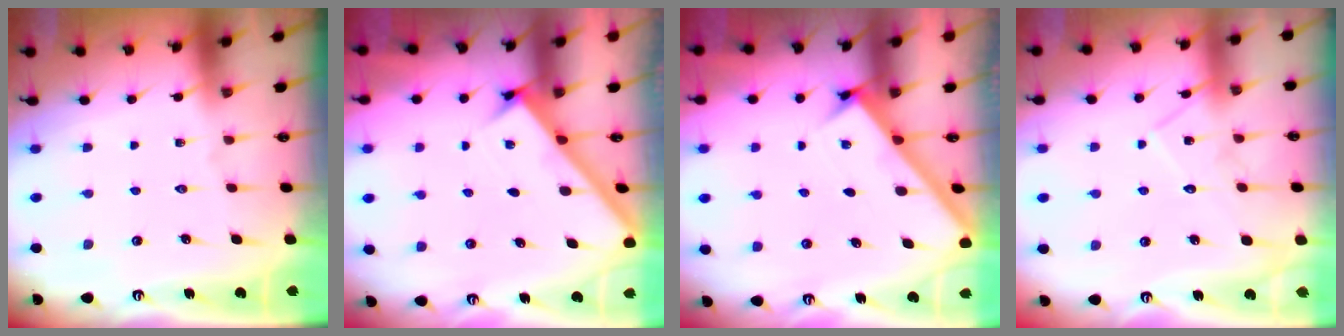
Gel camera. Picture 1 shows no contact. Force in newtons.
{"total": 2.6, "press": 2.6, "slide": 0.4}
{"total": 2.8, "press": 2.7, "slide": 0.3}
{"total": 10.5, "press": 10.5, "slide": 0.6}